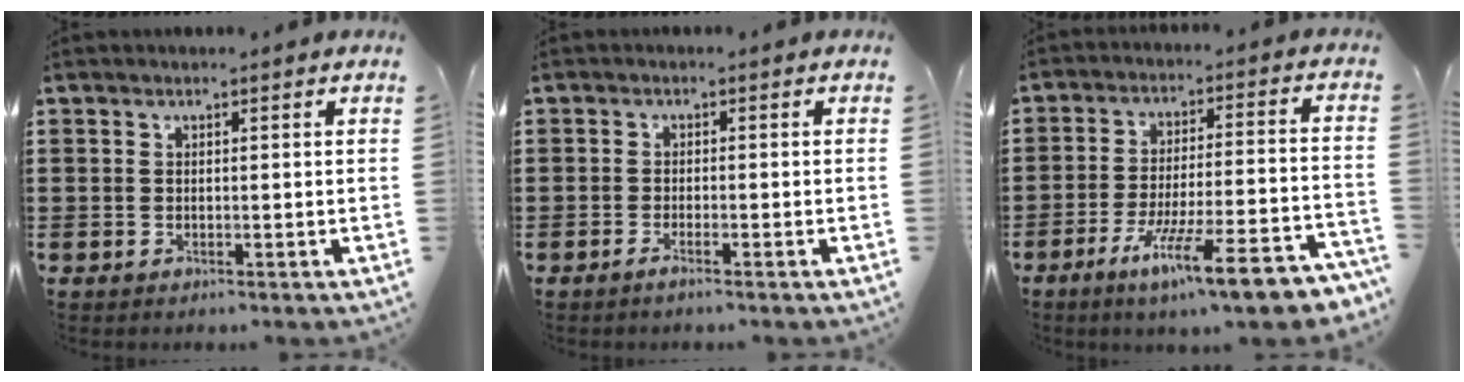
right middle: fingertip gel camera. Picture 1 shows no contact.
{"total": 1.2, "force": [-0.9, 0.0, 0.8], "torque": [-0.014, -0.003, -0.016]}
{"total": 12.7, "force": [-8.9, 1.5, 9.0], "torque": [-0.150, 0.017, -0.160]}